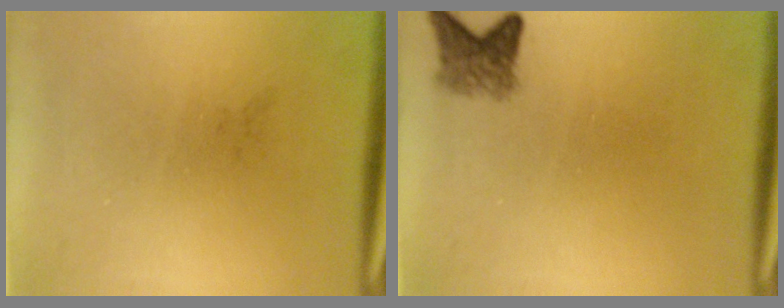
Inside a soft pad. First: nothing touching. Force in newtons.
{"total": 2.8}